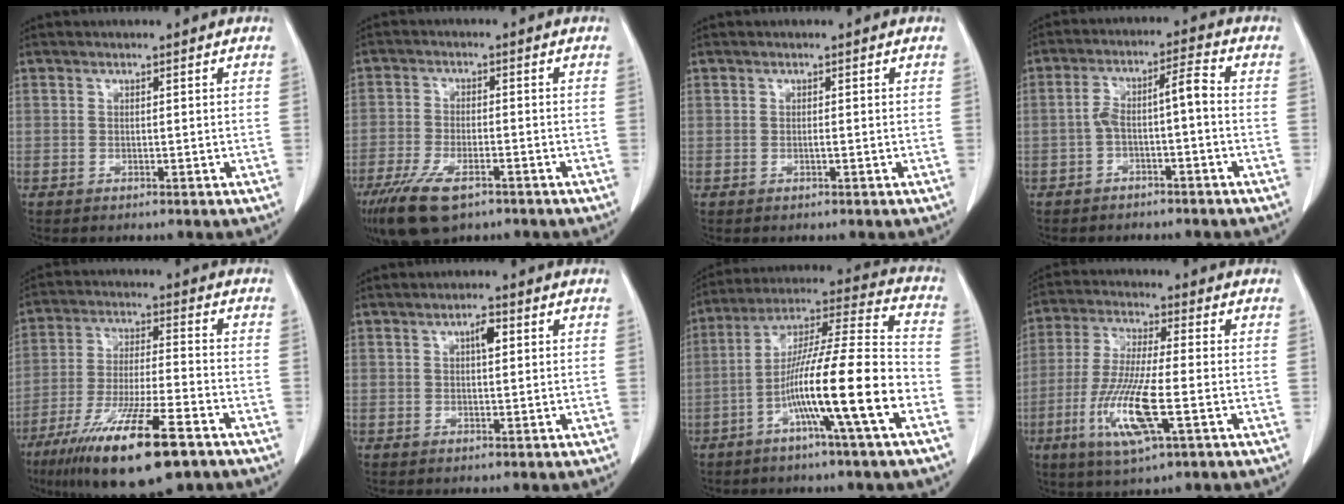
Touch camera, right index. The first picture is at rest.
{"total": 9.8, "force": [-6.4, 3.4, 6.6], "torque": [-0.125, -0.018, -0.110]}
{"total": 0.0}
{"total": 5.5, "force": [-1.3, 0.9, 5.3], "torque": [-0.100, 0.035, -0.017]}
{"total": 17.2, "force": [-10.6, 2.4, 13.3], "torque": [-0.241, -0.040, -0.186]}
{"total": 2.4, "force": [0.8, 0.8, 2.1], "torque": [-0.037, 0.004, 0.012]}
{"total": 17.0, "force": [-6.1, -0.4, 15.9], "torque": [-0.274, 0.006, -0.109]}
{"total": 12.3, "force": [-3.8, 1.5, 11.5], "torque": [-0.238, -0.019, -0.071]}